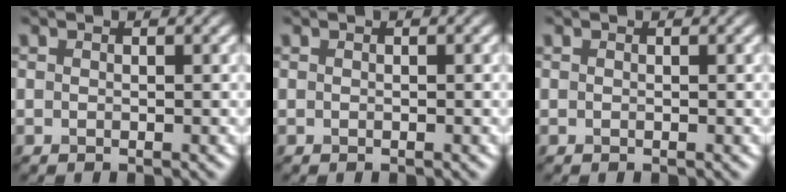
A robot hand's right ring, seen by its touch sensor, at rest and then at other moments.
{"total": 0.0}
{"total": 0.0}